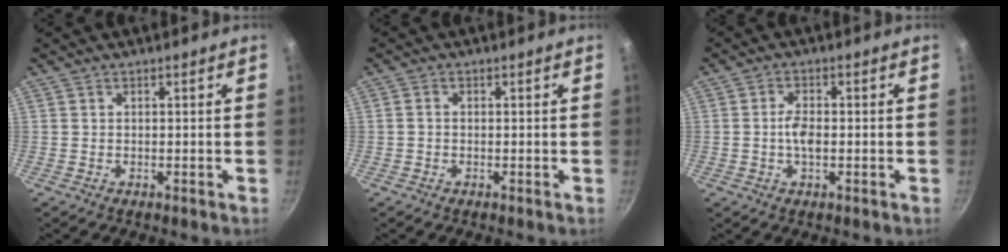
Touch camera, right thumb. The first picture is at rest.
{"total": 1.0, "force": [-0.1, 0.8, 0.6], "torque": [-0.011, 0.005, -0.004]}
{"total": 3.8, "force": [-0.5, 1.9, 3.3], "torque": [-0.059, 0.009, -0.011]}